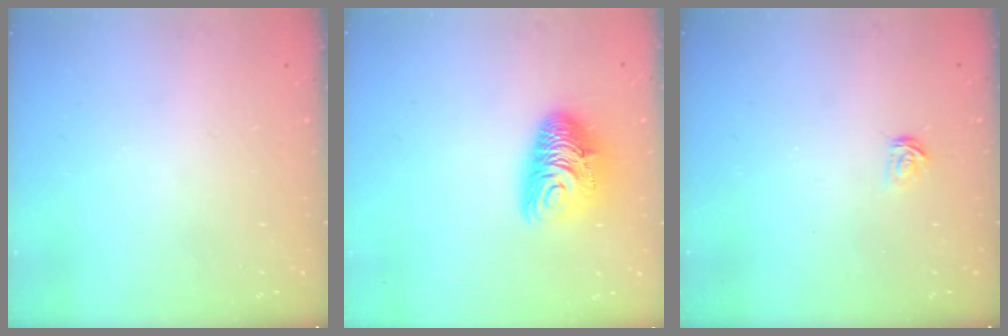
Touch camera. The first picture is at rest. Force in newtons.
{"total": 11.0, "press": 10.9, "slide": 1.3}
{"total": 3.2, "press": 3.2, "slide": 0.2}